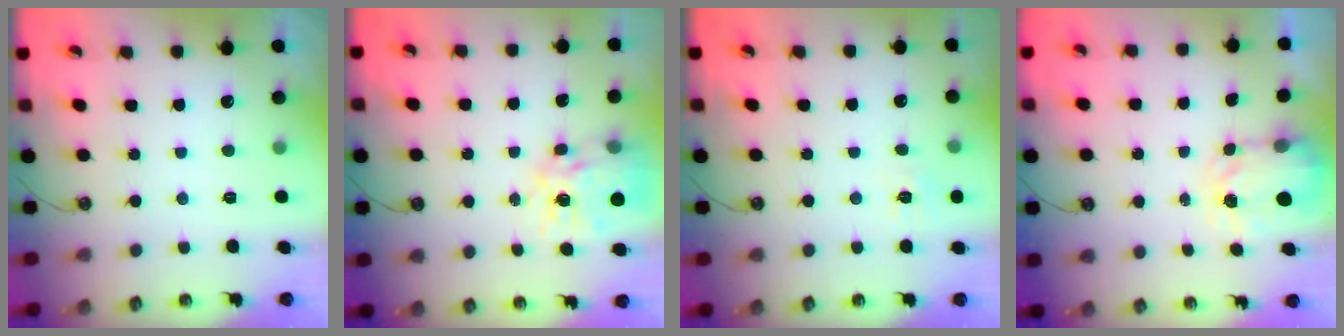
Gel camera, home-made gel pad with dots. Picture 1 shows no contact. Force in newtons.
{"total": 15.4, "press": 15.3, "slide": 1.5}
{"total": 6.1, "press": 6.1, "slide": 0.7}
{"total": 3.5, "press": 3.5, "slide": 0.4}